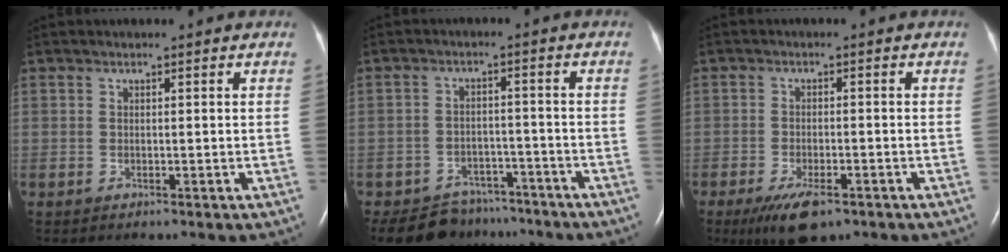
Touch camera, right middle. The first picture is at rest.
{"total": 10.7, "force": [-9.4, 5.0, 1.7], "torque": [-0.033, 0.002, -0.132]}
{"total": 6.6, "force": [-4.1, 2.2, 4.6], "torque": [-0.087, -0.013, -0.065]}